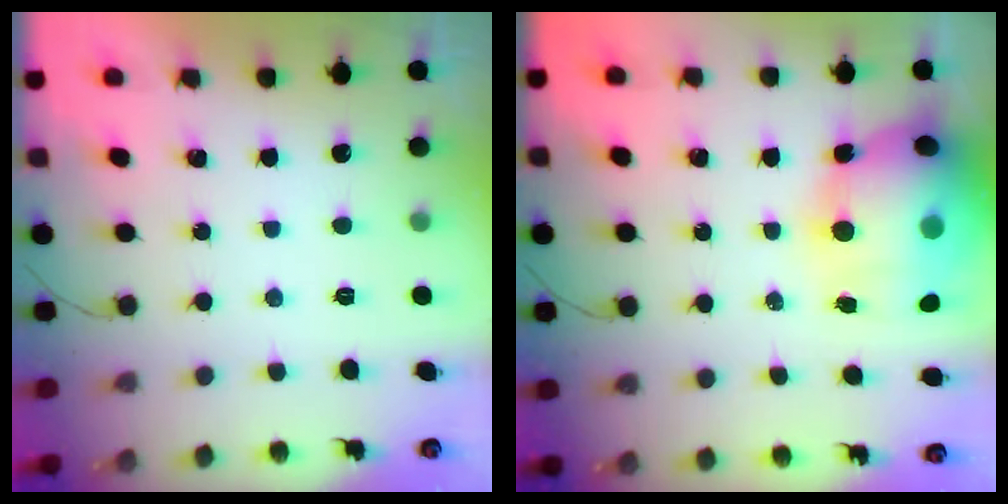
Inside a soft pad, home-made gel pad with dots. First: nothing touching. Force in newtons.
{"total": 21.5, "press": 20.9, "slide": 4.9}